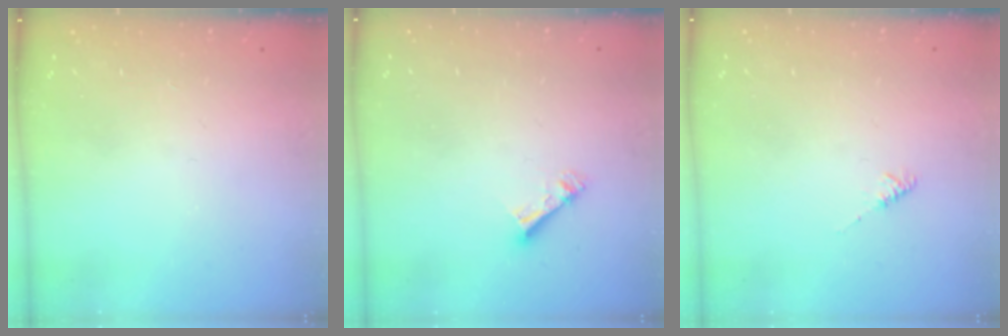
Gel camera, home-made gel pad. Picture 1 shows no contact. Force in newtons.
{"total": 4.6, "press": 4.6, "slide": 0.4}
{"total": 2.0, "press": 1.9, "slide": 0.4}